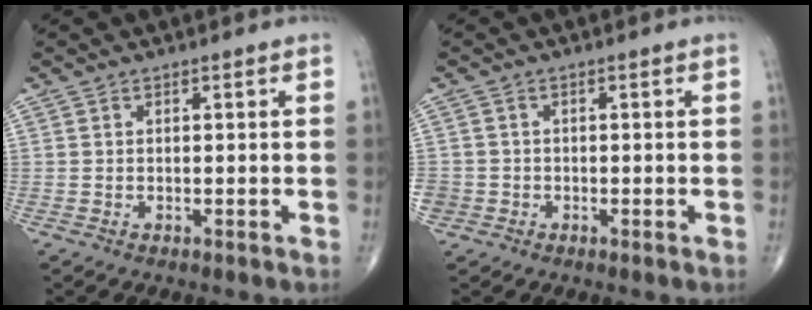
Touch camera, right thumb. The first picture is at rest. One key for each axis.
{"total": 3.1, "fx": -1.1, "fy": 2.8, "fz": 0.7, "tx": -0.011, "ty": 0.009, "tz": -0.022}